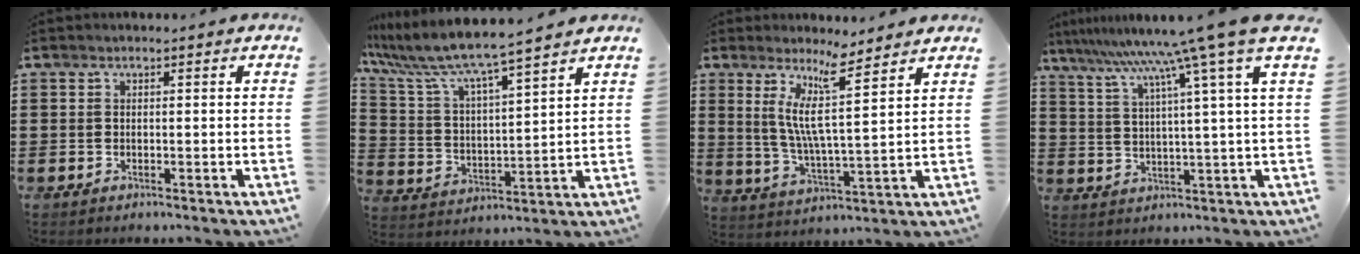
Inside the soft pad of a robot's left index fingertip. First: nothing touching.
{"total": 6.8, "force": [6.1, -0.2, 3.0], "torque": [-0.086, -0.039, 0.098]}
{"total": 9.2, "force": [6.1, 0.8, 6.9], "torque": [-0.143, -0.033, 0.104]}
{"total": 10.1, "force": [7.4, -2.4, 6.5], "torque": [-0.154, -0.044, 0.111]}